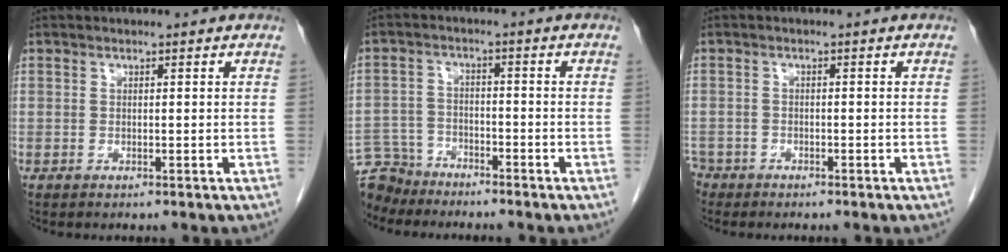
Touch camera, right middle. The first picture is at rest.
{"total": 6.9, "force": [-6.5, 2.4, -0.2], "torque": [0.005, -0.001, -0.122]}
{"total": 3.1, "force": [-2.6, 1.7, -0.1], "torque": [0.001, 0.002, -0.050]}